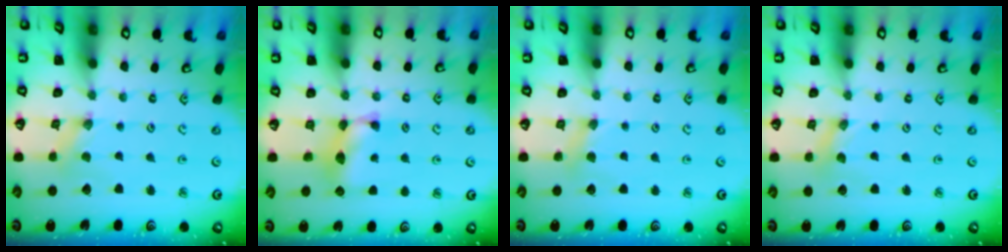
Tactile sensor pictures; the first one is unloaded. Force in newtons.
{"total": 10.0, "press": 10.0, "slide": 0.4}
{"total": 2.5, "press": 2.5, "slide": 0.4}
{"total": 0.6, "press": 0.6, "slide": 0.2}